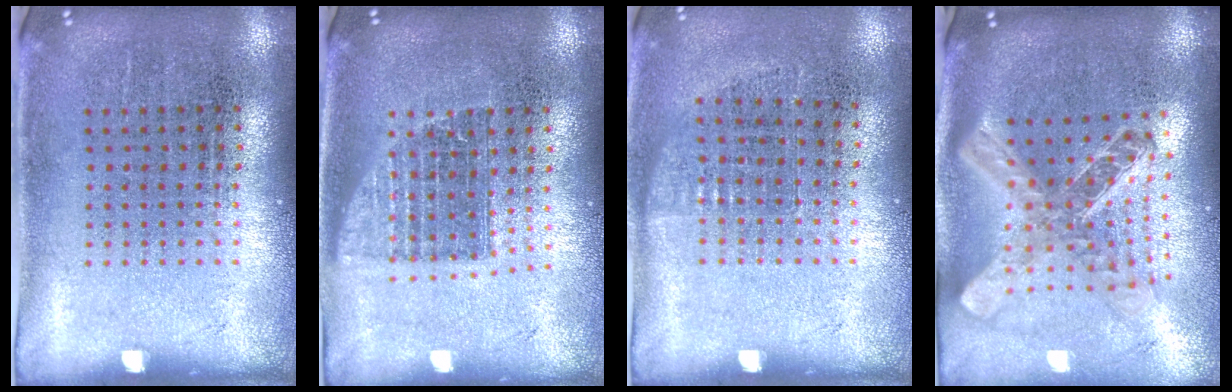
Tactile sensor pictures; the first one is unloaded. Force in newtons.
{"total": 1.3, "press": 1.1, "slide": 0.7}
{"total": 0.6, "press": 0.6, "slide": 0.3}
{"total": 2.6, "press": 2.0, "slide": 1.7}